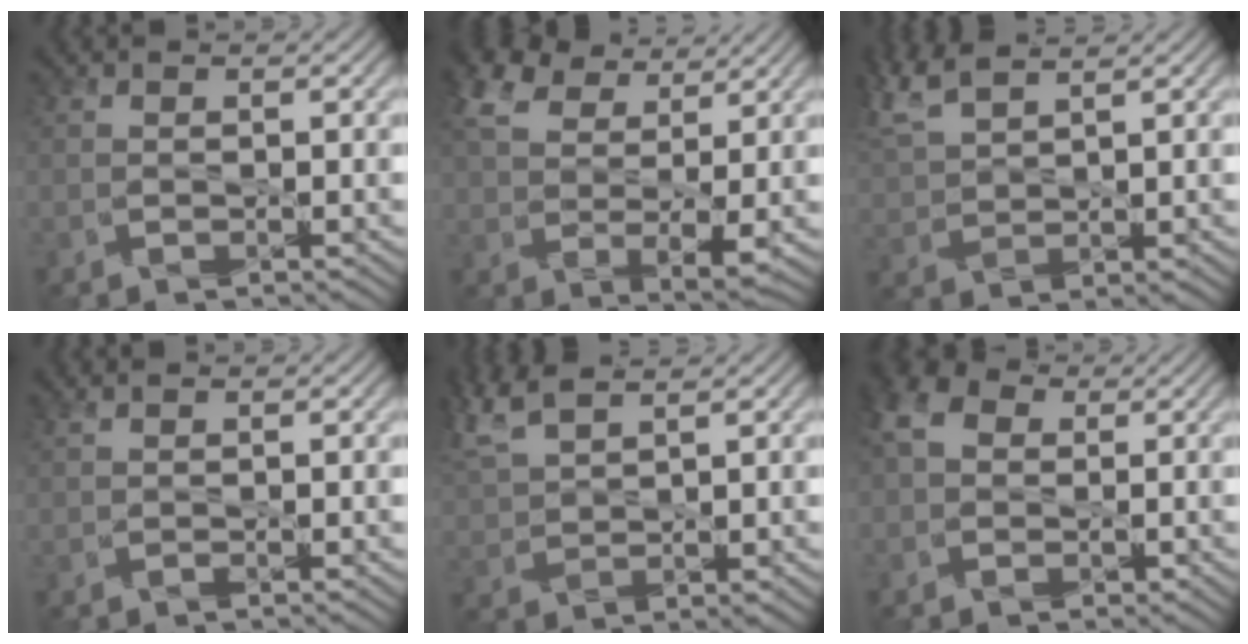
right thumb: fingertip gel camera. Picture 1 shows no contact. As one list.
[{"total": 7.7, "force": [4.6, 3.7, 4.9], "torque": [-0.118, 0.012, 0.090]}, {"total": 6.5, "force": [5.3, 1.2, 3.5], "torque": [-0.108, 0.025, 0.113]}, {"total": 0.9, "force": [0.9, -0.4, 0.0], "torque": [-0.009, 0.006, 0.017]}, {"total": 6.7, "force": [5.1, 1.5, 4.1], "torque": [-0.121, 0.023, 0.105]}, {"total": 5.5, "force": [0.9, 4.6, 2.8], "torque": [-0.088, 0.008, 0.005]}]